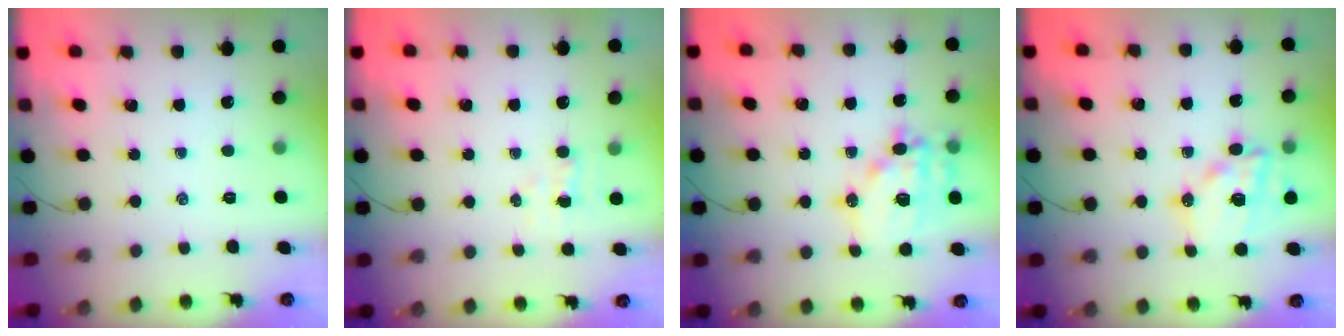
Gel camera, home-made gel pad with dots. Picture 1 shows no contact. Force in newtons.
{"total": 3.7, "press": 3.5, "slide": 1.1}
{"total": 15.1, "press": 14.8, "slide": 3.0}
{"total": 13.8, "press": 13.5, "slide": 3.1}